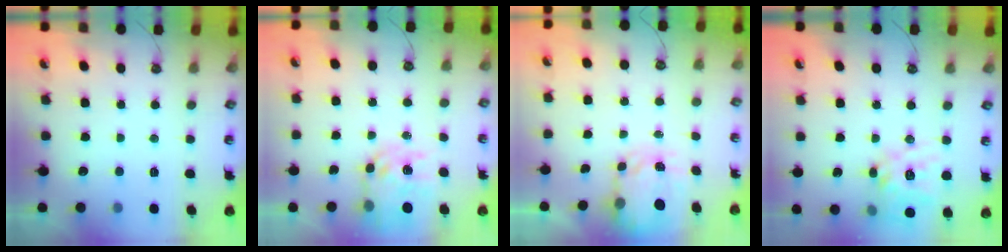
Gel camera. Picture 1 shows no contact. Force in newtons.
{"total": 11.2, "press": 11.2, "slide": 0.9}
{"total": 4.1, "press": 4.1, "slide": 0.4}
{"total": 15.5, "press": 15.3, "slide": 2.4}